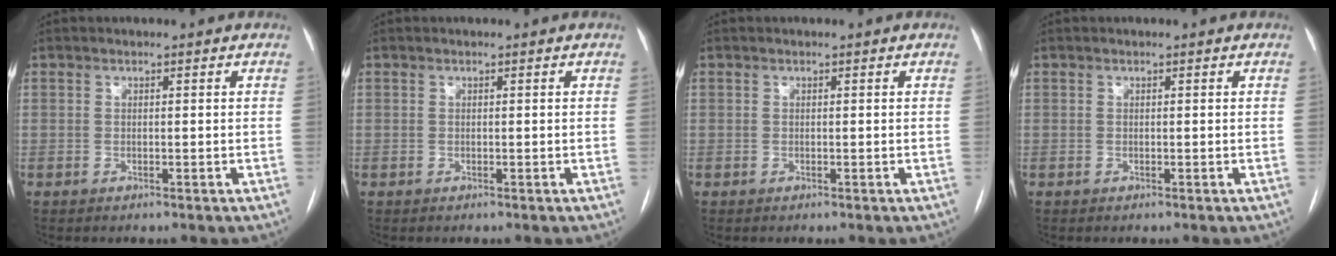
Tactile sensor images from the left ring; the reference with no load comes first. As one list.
[{"total": 0.0}, {"total": 0.0}, {"total": 0.0}]